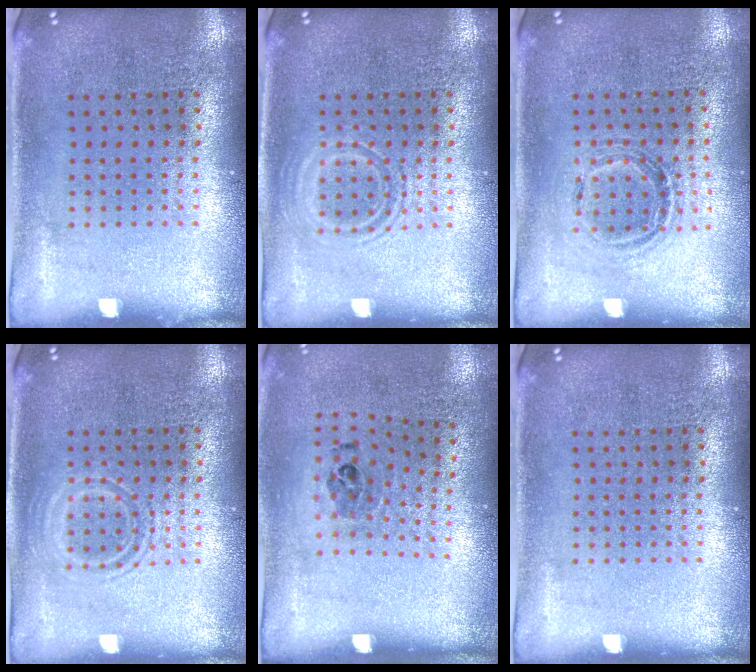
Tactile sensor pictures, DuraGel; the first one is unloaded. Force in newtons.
{"total": 1.0, "press": 1.0, "slide": 0.2}
{"total": 1.0, "press": 0.9, "slide": 0.3}
{"total": 1.0, "press": 0.9, "slide": 0.3}
{"total": 1.1, "press": 0.7, "slide": 0.8}
{"total": 0.0}